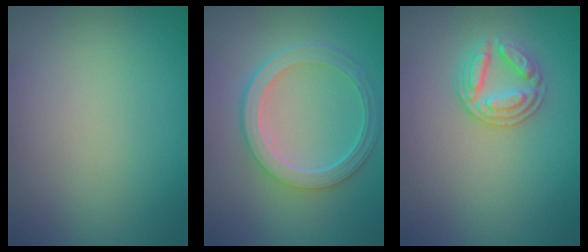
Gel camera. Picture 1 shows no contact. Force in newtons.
{"total": 5.1, "press": 4.0, "slide": 3.1}
{"total": 2.8, "press": 2.7, "slide": 0.6}